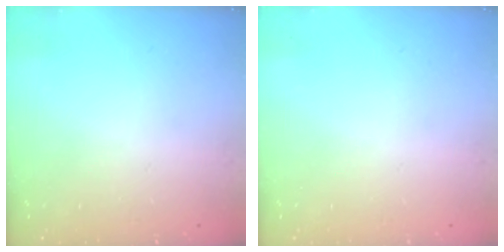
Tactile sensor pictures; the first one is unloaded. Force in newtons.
{"total": 0.0}